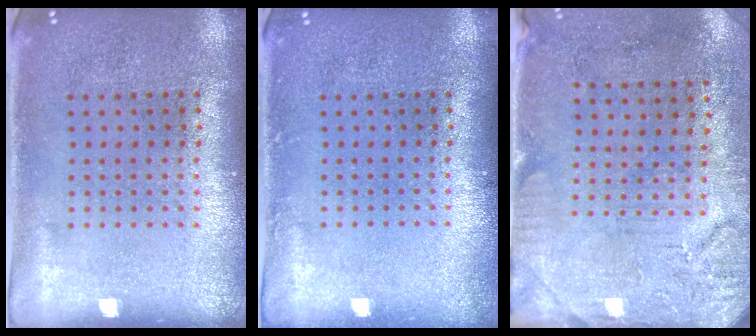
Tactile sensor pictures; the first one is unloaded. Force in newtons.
{"total": 0.7, "press": 0.7, "slide": 0.1}
{"total": 3.2, "press": 2.6, "slide": 1.9}